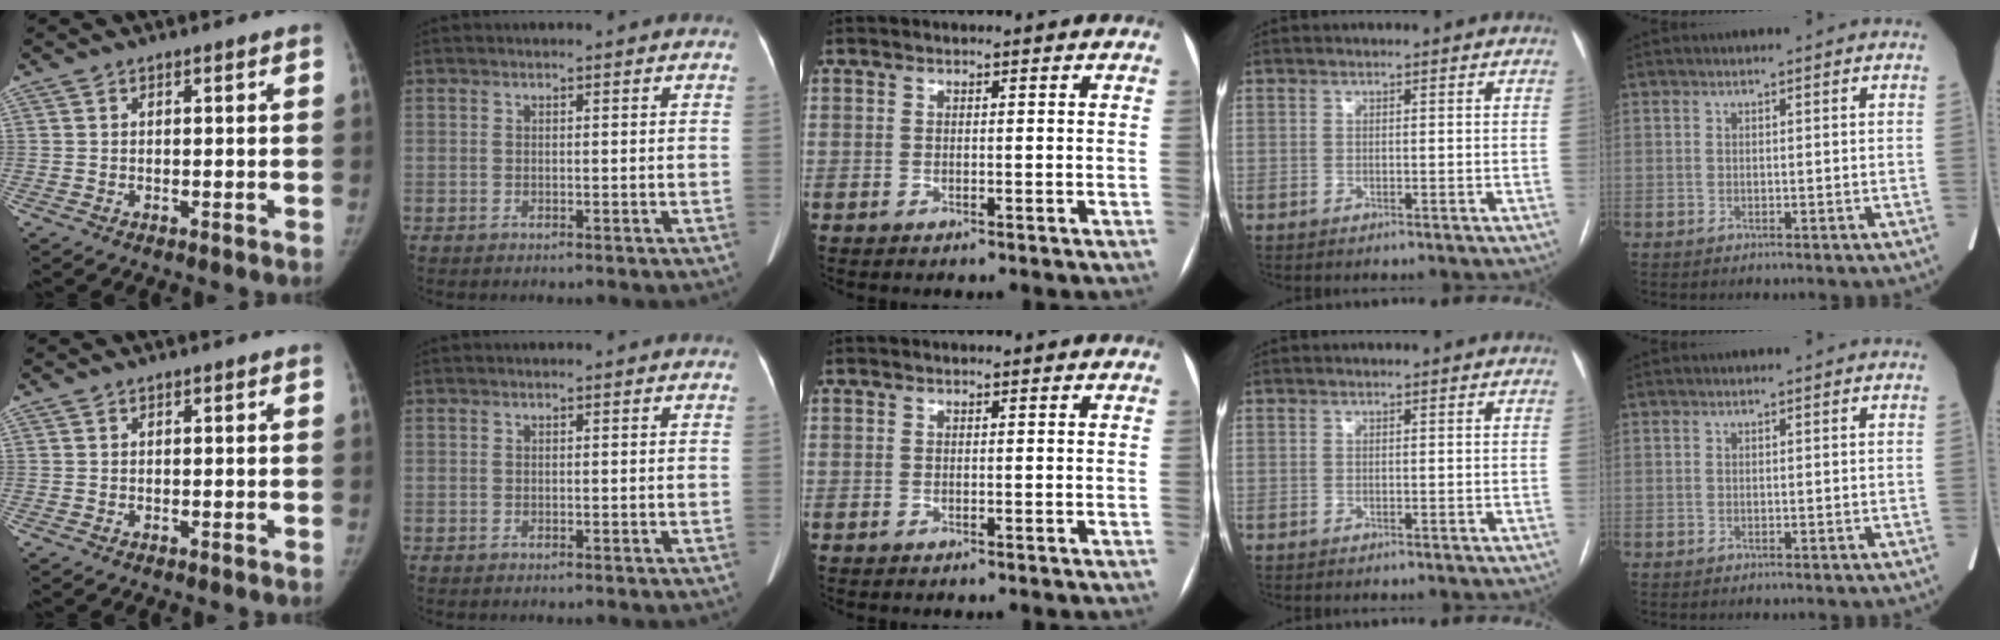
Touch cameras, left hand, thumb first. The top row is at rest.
{}